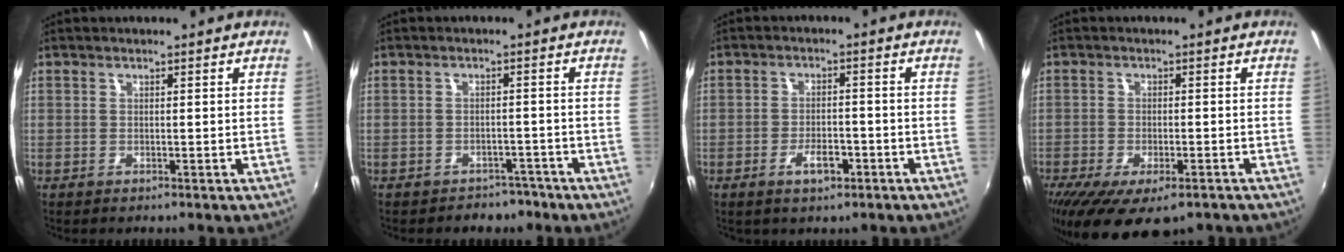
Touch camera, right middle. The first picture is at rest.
{"total": 5.3, "force": [-4.3, 2.9, 1.0], "torque": [-0.021, 0.006, -0.050]}
{"total": 4.4, "force": [-2.4, 2.1, 3.0], "torque": [-0.061, -0.001, -0.035]}
{"total": 13.2, "force": [-8.7, 5.1, 8.5], "torque": [-0.181, -0.051, -0.133]}